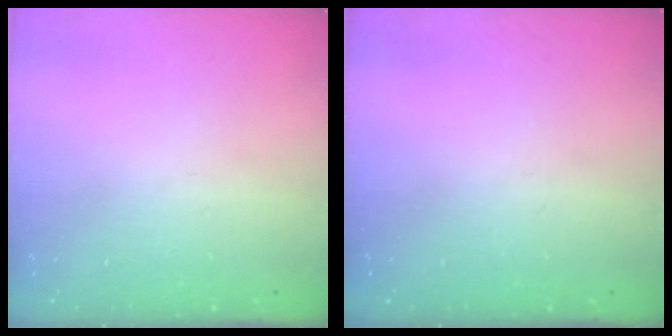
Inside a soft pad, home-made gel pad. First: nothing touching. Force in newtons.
{"total": 0.0}